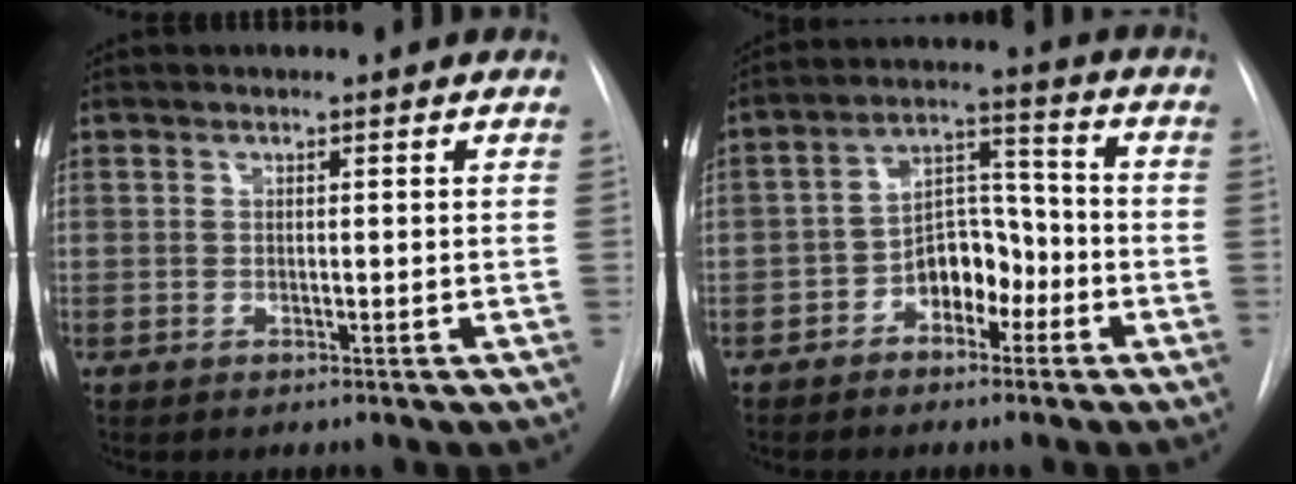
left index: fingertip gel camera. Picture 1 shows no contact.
{"total": 7.4, "force": [-3.5, 4.4, 4.8], "torque": [-0.084, 0.030, -0.062]}